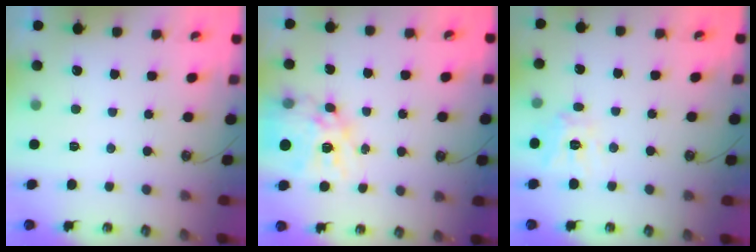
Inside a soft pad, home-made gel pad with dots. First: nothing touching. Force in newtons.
{"total": 16.1, "press": 16.0, "slide": 1.4}
{"total": 10.3, "press": 10.3, "slide": 0.6}